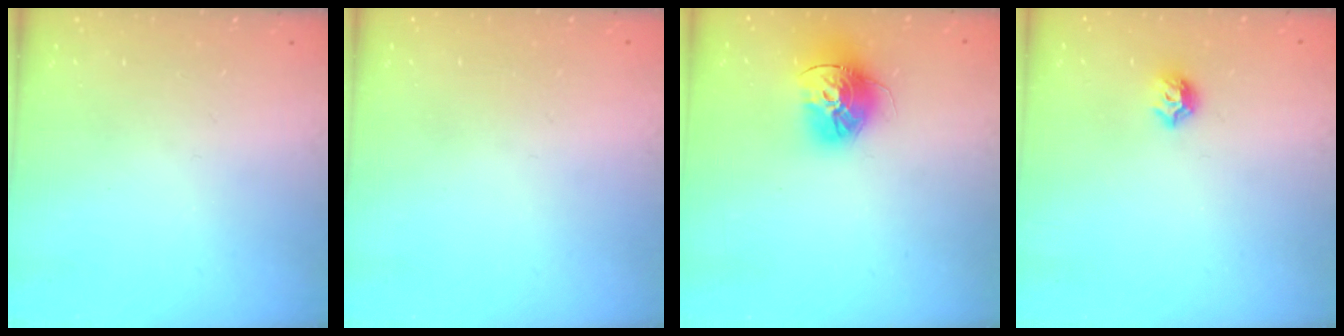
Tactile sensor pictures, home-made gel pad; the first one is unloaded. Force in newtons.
{"total": 0.7, "press": 0.7, "slide": 0.3}
{"total": 15.1, "press": 15.0, "slide": 1.5}
{"total": 6.3, "press": 6.2, "slide": 0.9}